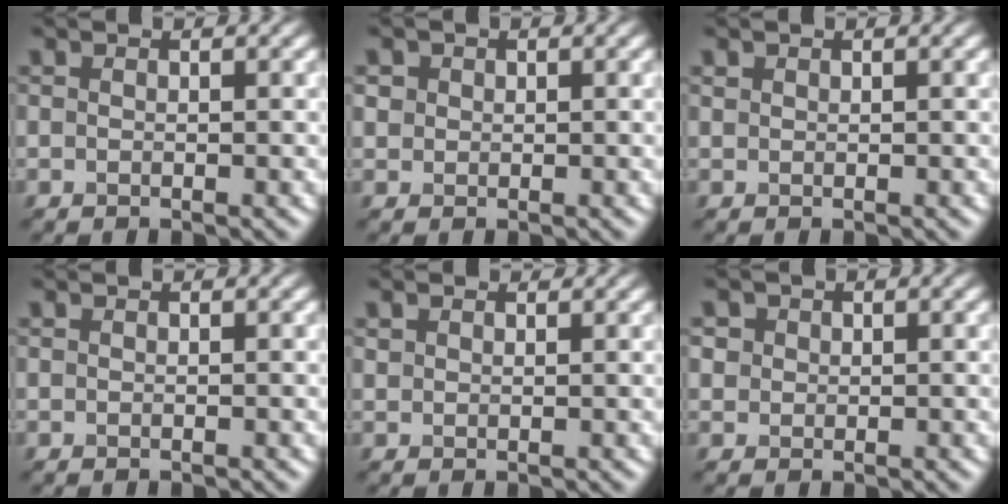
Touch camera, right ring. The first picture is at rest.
{"total": 0.9, "force": [0.2, 0.1, -0.8], "torque": [-0.002, 0.003, 0.018]}
{"total": 1.0, "force": [-0.1, -0.6, -0.8], "torque": [-0.002, -0.003, 0.016]}
{"total": 0.0}
{"total": 1.1, "force": [0.5, -0.4, -0.8], "torque": [-0.001, -0.001, 0.022]}
{"total": 0.9, "force": [0.5, 0.5, -0.6], "torque": [-0.010, 0.007, 0.015]}